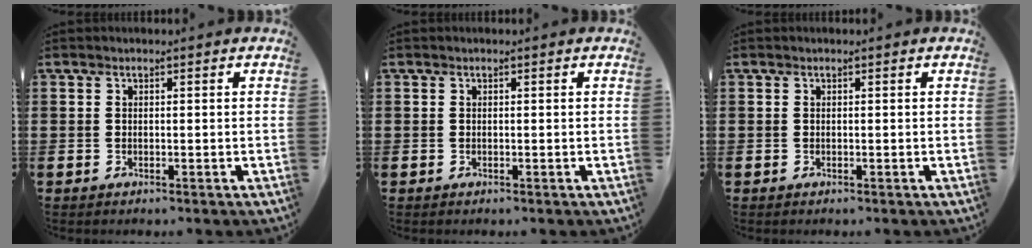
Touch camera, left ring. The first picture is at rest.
{"total": 0.0}
{"total": 0.0}